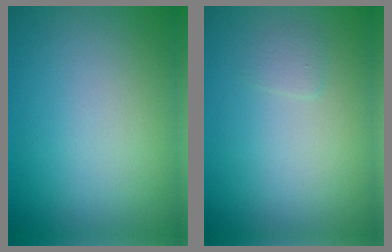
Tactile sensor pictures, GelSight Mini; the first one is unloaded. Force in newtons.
{"total": 0.7, "press": 0.7, "slide": 0.1}